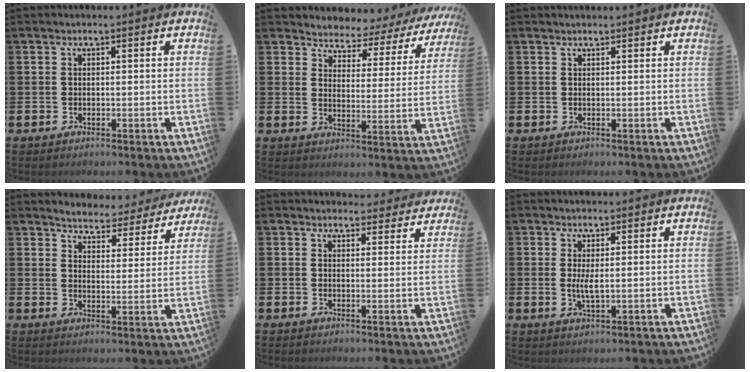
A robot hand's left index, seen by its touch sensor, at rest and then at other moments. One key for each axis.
{"total": 3.6, "fx": 3.4, "fy": 1.4, "fz": -0.2, "tx": -0.025, "ty": -0.036, "tz": 0.050}
{"total": 0.5, "fx": 0.5, "fy": -0.1, "fz": 0.0, "tx": 0.008, "ty": -0.005, "tz": 0.009}
{"total": 4.4, "fx": 4.3, "fy": 0.8, "fz": 0.1, "tx": -0.021, "ty": -0.032, "tz": 0.072}
{"total": 2.9, "fx": 2.8, "fy": 0.8, "fz": -0.1, "tx": 0.013, "ty": -0.019, "tz": 0.047}
{"total": 2.5, "fx": 0.5, "fy": 0.7, "fz": 2.4, "tx": -0.040, "ty": -0.004, "tz": 0.006}